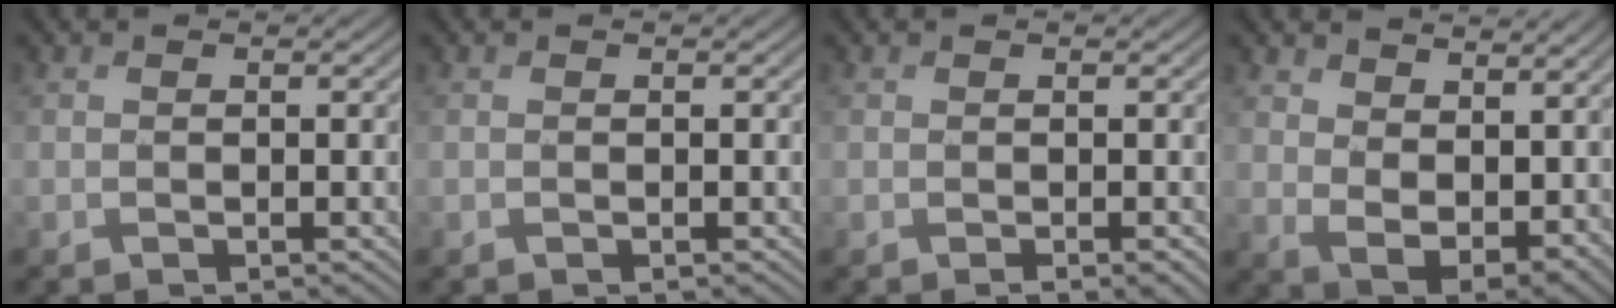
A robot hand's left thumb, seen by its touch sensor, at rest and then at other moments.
{"total": 0.0}
{"total": 1.1, "force": [-0.4, 0.2, 1.0], "torque": [-0.018, -0.005, -0.007]}
{"total": 9.6, "force": [5.2, 5.6, 5.8], "torque": [-0.134, -0.018, 0.107]}